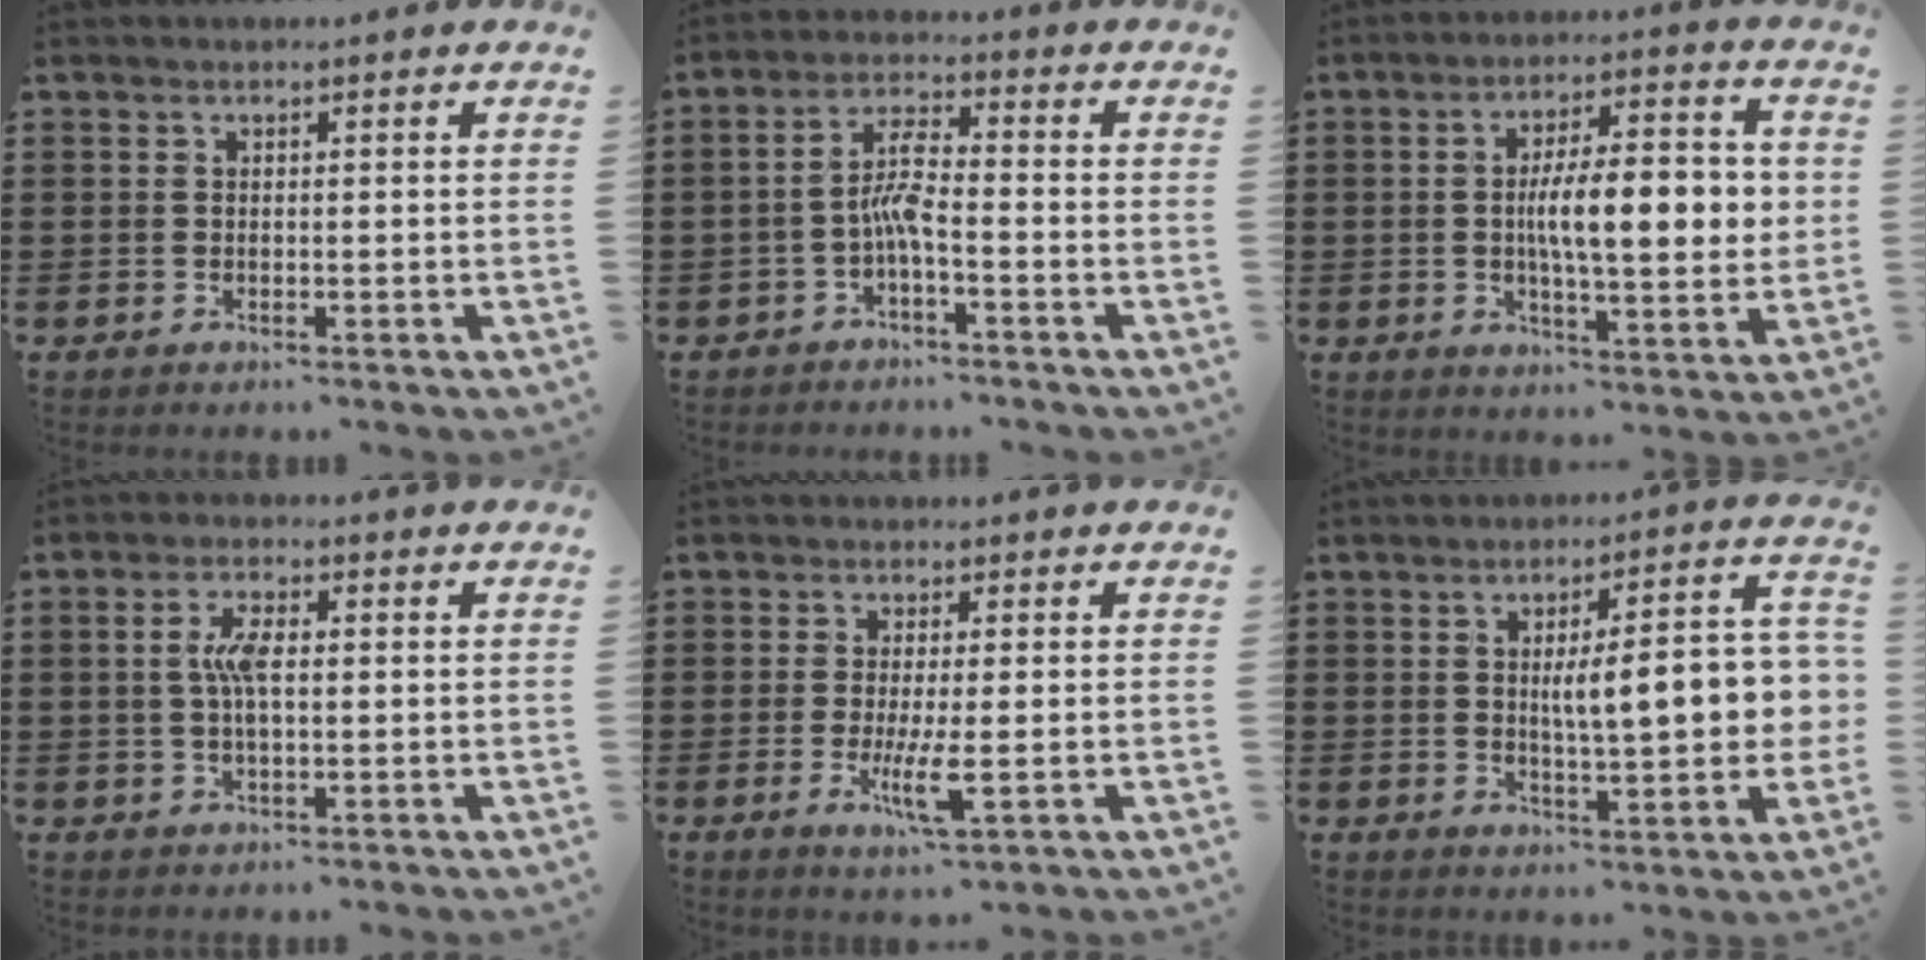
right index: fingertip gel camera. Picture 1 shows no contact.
{"total": 5.2, "force": [-1.8, 1.1, 4.8], "torque": [-0.102, 0.006, -0.040]}
{"total": 10.3, "force": [0.6, 3.1, 9.8], "torque": [-0.153, 0.003, 0.004]}
{"total": 4.5, "force": [0.4, 1.6, 4.2], "torque": [-0.091, 0.004, 0.002]}
{"total": 5.5, "force": [-1.3, 0.7, 5.3], "torque": [-0.103, -0.017, -0.023]}
{"total": 10.1, "force": [0.4, 2.8, 9.7], "torque": [-0.143, -0.005, -0.003]}